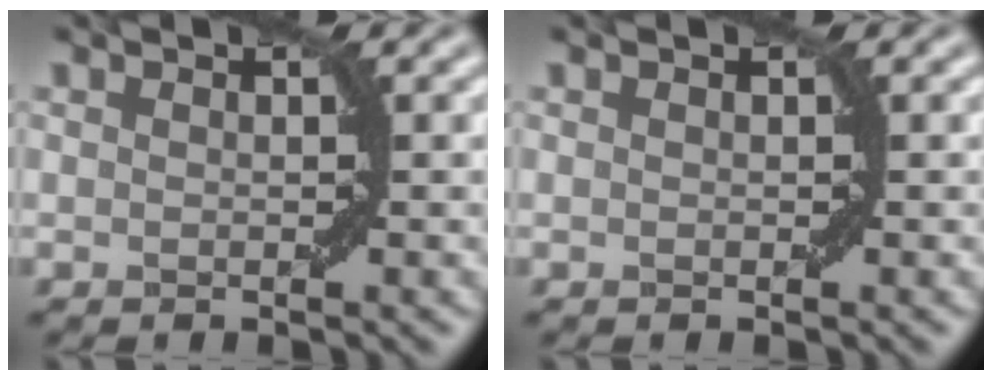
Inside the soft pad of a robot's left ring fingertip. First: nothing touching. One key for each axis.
{"total": 0.0}